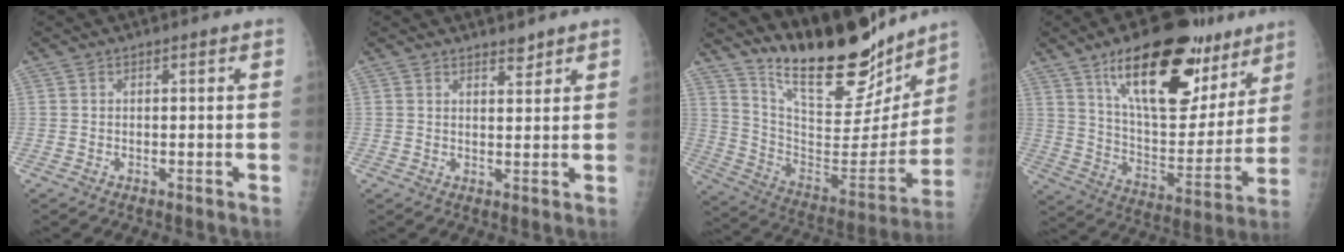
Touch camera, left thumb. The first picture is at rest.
{"total": 2.2, "force": [2.0, 0.7, 0.8], "torque": [-0.001, -0.016, 0.030]}
{"total": 25.5, "force": [20.0, 8.4, 13.4], "torque": [-0.171, -0.110, 0.325]}
{"total": 25.9, "force": [15.3, 11.4, 17.5], "torque": [-0.218, -0.053, 0.248]}